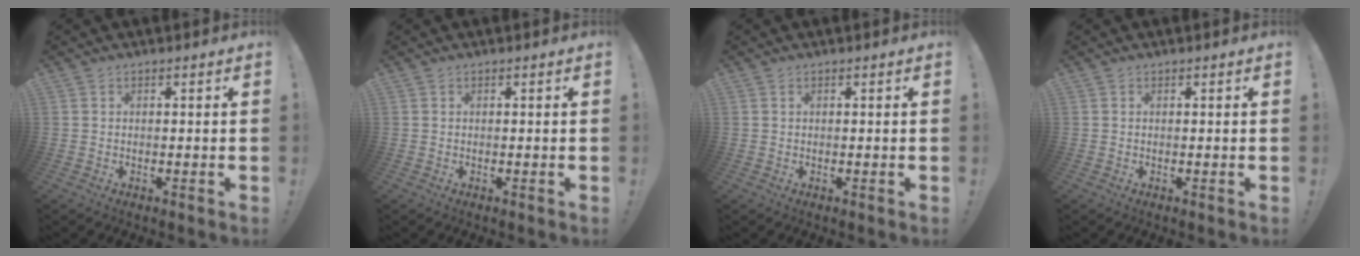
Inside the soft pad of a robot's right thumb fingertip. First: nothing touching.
{"total": 0.0}
{"total": 0.0}
{"total": 0.0}